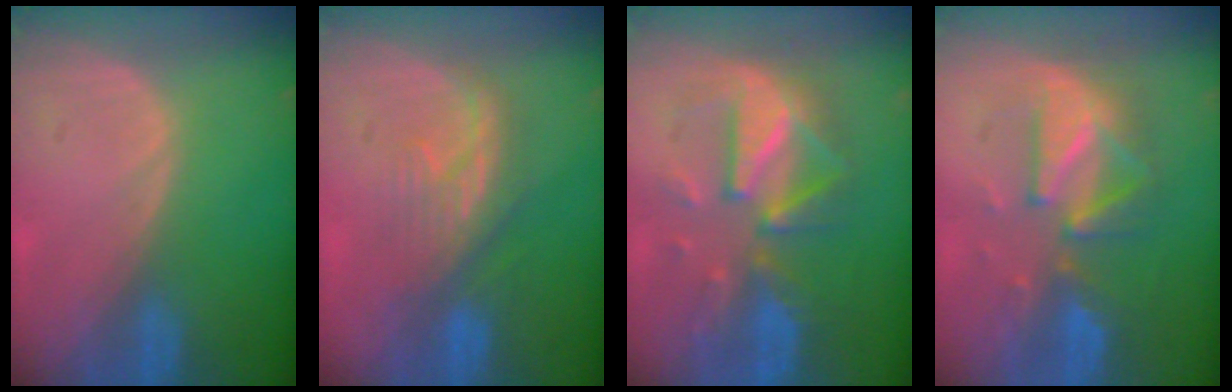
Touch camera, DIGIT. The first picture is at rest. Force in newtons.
{"total": 6.1, "press": 6.0, "slide": 1.1}
{"total": 9.3, "press": 9.3, "slide": 0.5}
{"total": 8.2, "press": 8.2, "slide": 0.4}